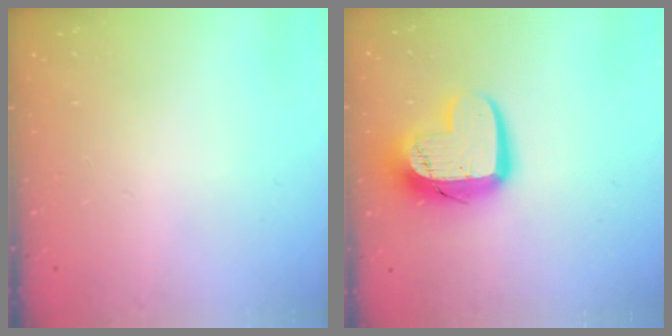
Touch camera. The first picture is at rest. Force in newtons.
{"total": 15.1, "press": 15.0, "slide": 1.2}